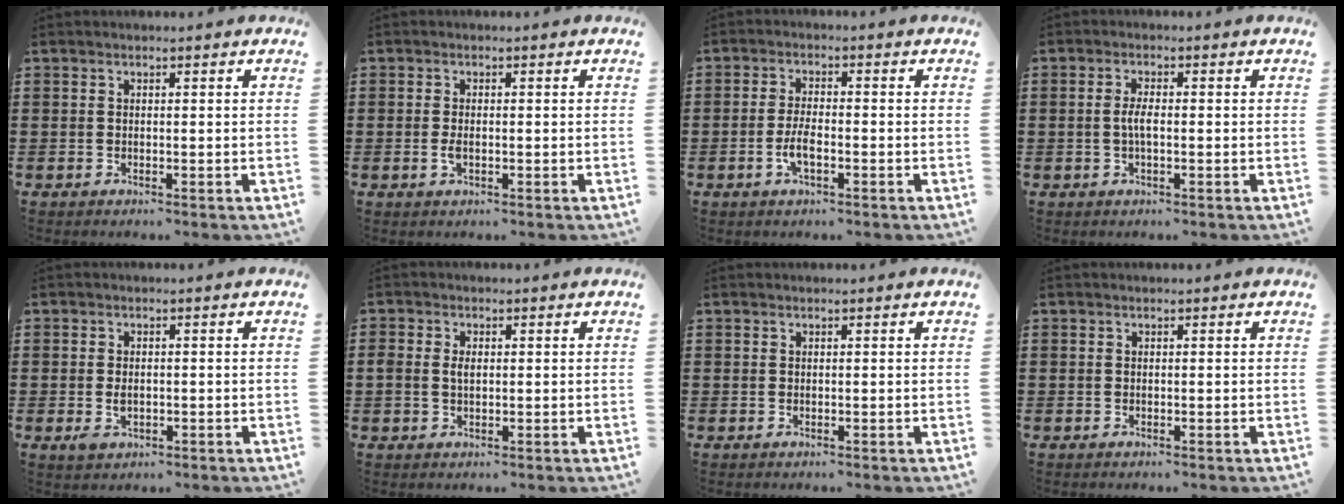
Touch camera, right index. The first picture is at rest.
{"total": 1.8, "force": [-0.3, 0.7, 1.6], "torque": [-0.037, -0.003, -0.007]}
{"total": 3.6, "force": [-1.3, 1.2, 3.1], "torque": [-0.068, -0.001, -0.028]}
{"total": 2.6, "force": [-0.3, 0.7, 2.5], "torque": [-0.054, -0.002, -0.009]}
{"total": 2.1, "force": [-0.5, 1.3, 1.6], "torque": [-0.033, 0.001, -0.010]}
{"total": 2.1, "force": [0.2, 1.4, 1.5], "torque": [-0.032, 0.008, 0.002]}
{"total": 0.0}
{"total": 0.0}